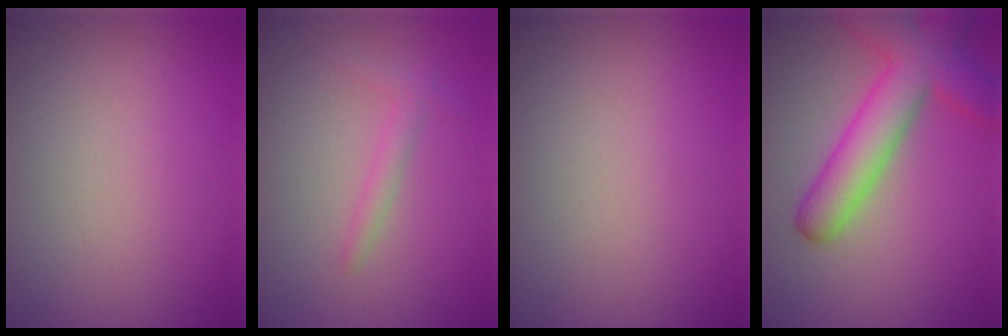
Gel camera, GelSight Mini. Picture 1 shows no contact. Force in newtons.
{"total": 1.4, "press": 1.4, "slide": 0.1}
{"total": 0.0}
{"total": 6.8, "press": 6.8, "slide": 0.4}